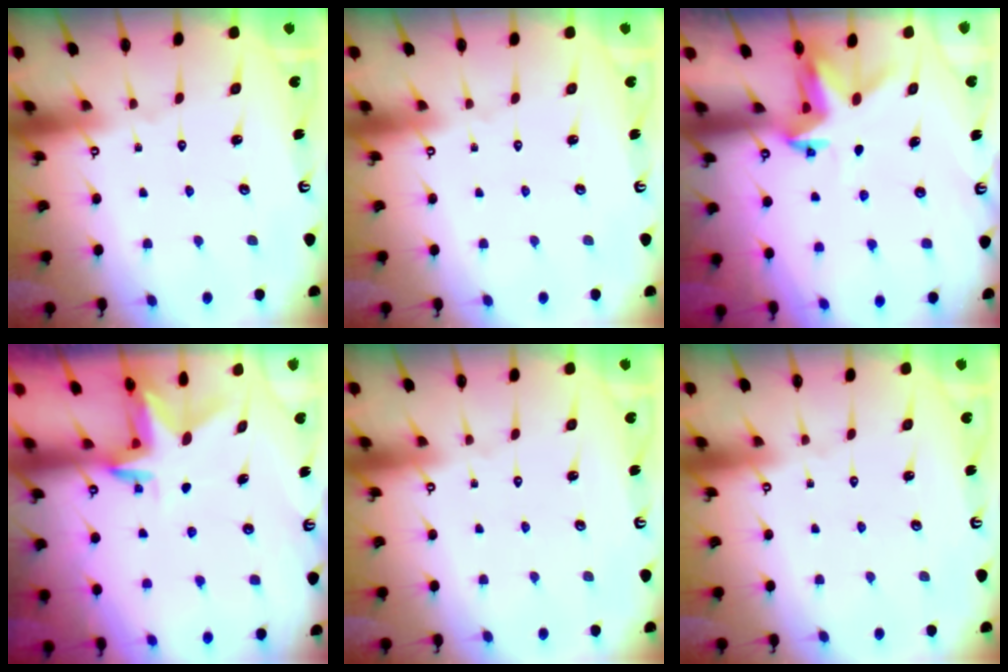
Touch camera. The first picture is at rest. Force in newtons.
{"total": 0.0}
{"total": 3.3, "press": 3.3, "slide": 0.2}
{"total": 3.0, "press": 2.9, "slide": 0.2}
{"total": 0.0}
{"total": 0.0}